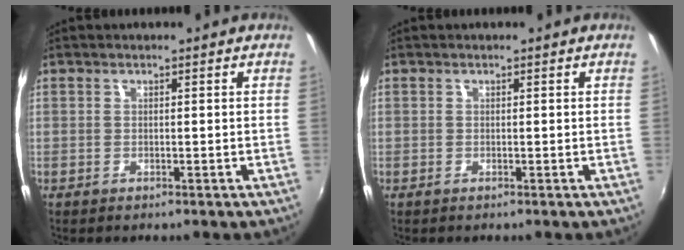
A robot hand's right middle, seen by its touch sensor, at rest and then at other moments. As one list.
[{"total": 0.0}]